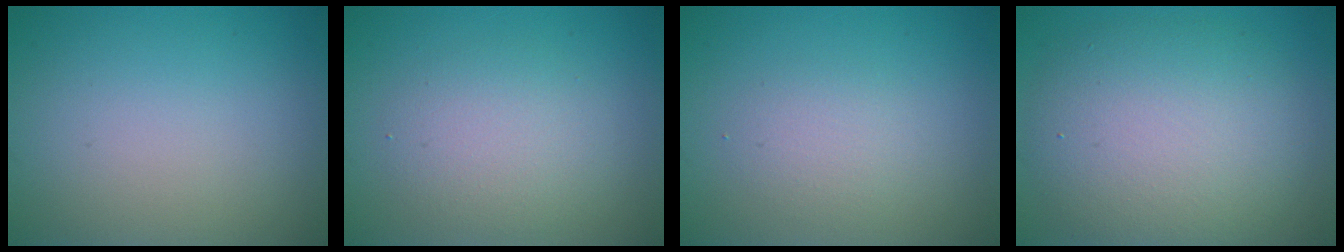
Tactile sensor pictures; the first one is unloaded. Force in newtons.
{"total": 3.4, "press": 3.3, "slide": 0.3}
{"total": 1.9, "press": 1.9, "slide": 0.2}
{"total": 8.2, "press": 8.2, "slide": 0.8}